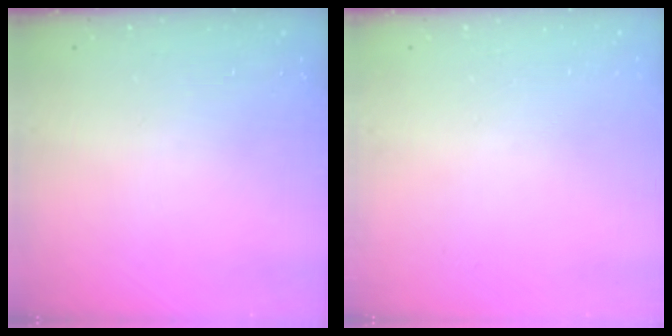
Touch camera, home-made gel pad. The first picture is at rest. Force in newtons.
{"total": 0.0}